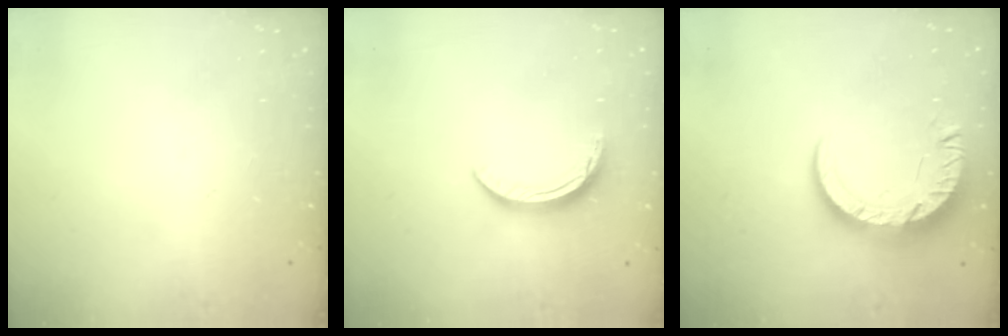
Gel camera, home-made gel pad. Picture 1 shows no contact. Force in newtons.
{"total": 6.3, "press": 6.3, "slide": 0.6}
{"total": 10.7, "press": 10.6, "slide": 1.1}